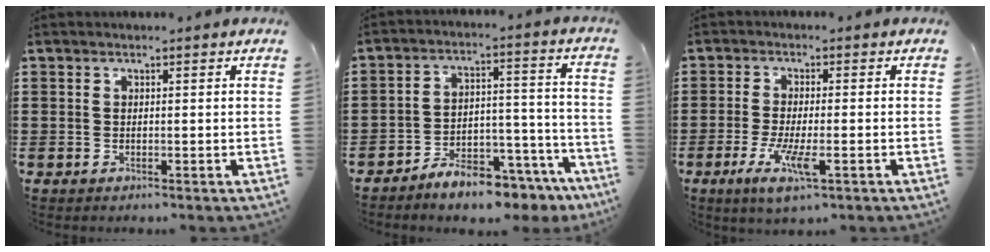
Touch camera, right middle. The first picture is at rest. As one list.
[{"total": 7.3, "force": [-6.9, 1.6, 2.0], "torque": [-0.024, 0.025, -0.126]}, {"total": 6.3, "force": [-2.5, 1.3, 5.6], "torque": [-0.124, -0.019, -0.046]}]